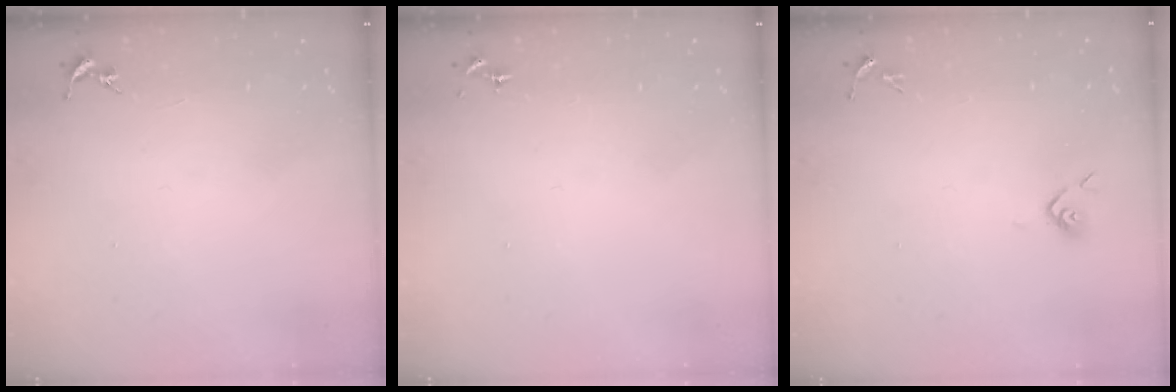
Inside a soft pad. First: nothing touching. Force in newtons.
{"total": 0.0}
{"total": 4.2, "press": 4.1, "slide": 1.1}